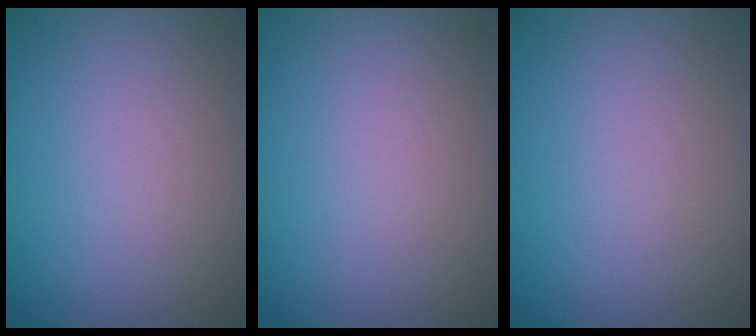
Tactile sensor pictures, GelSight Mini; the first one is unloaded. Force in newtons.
{"total": 0.0}
{"total": 0.0}